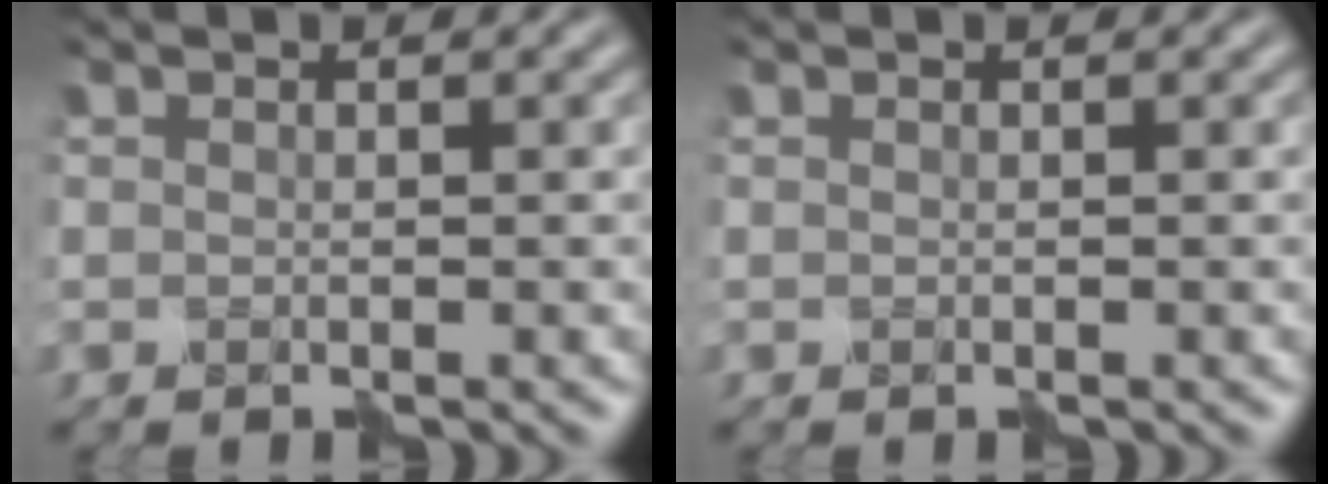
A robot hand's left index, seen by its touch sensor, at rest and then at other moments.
{"total": 0.0}